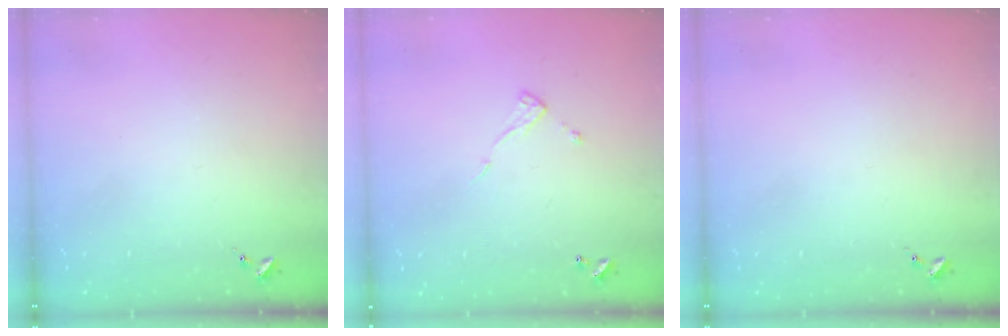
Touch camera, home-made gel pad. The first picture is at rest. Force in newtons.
{"total": 7.0, "press": 7.0, "slide": 0.4}
{"total": 0.0}